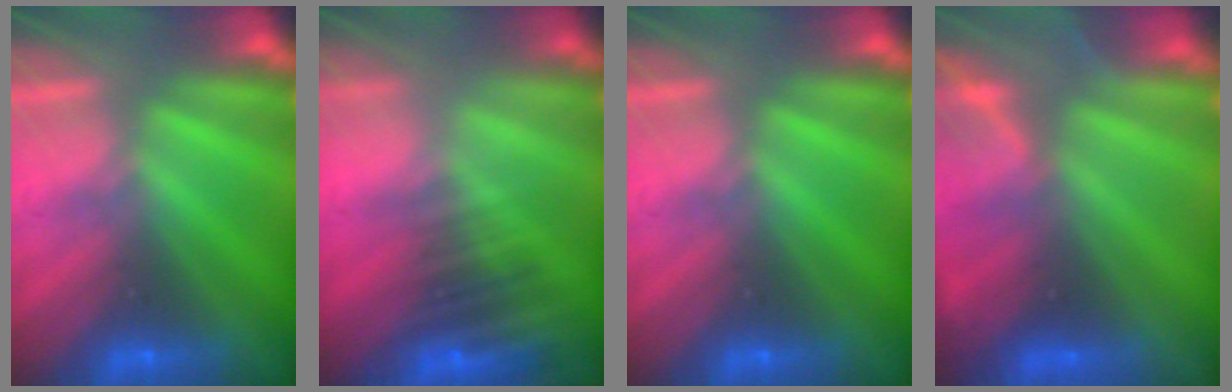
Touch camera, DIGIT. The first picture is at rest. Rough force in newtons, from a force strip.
{"total": 5.1}
{"total": 0.0}
{"total": 5.3}